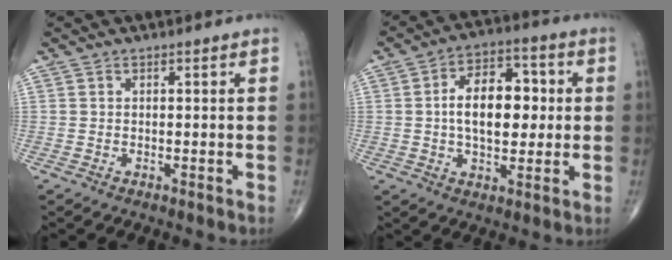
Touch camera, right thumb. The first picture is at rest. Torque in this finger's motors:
{"motor_torque": [0.06, 0.26, 0.29, -0.14, 0.30]}